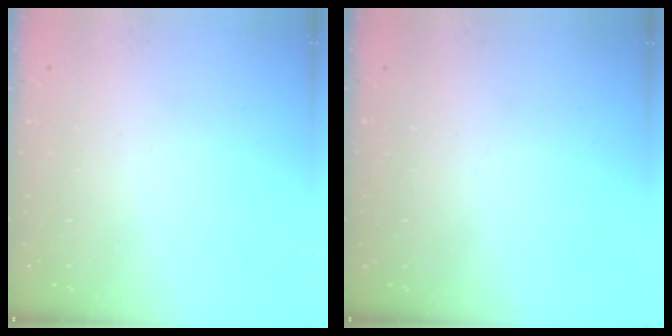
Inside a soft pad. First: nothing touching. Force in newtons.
{"total": 0.0}